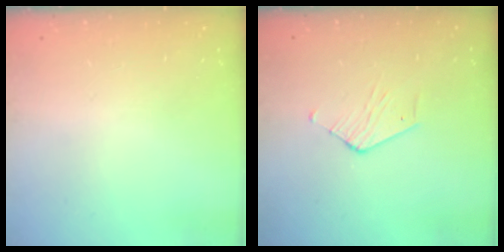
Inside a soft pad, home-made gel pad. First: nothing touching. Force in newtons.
{"total": 3.1, "press": 3.1, "slide": 0.3}